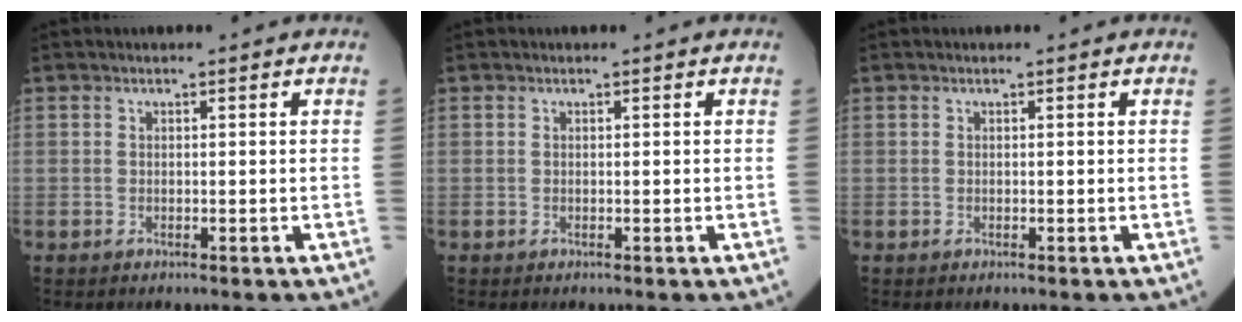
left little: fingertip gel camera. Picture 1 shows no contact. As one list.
[{"total": 0.0}, {"total": 0.0}]